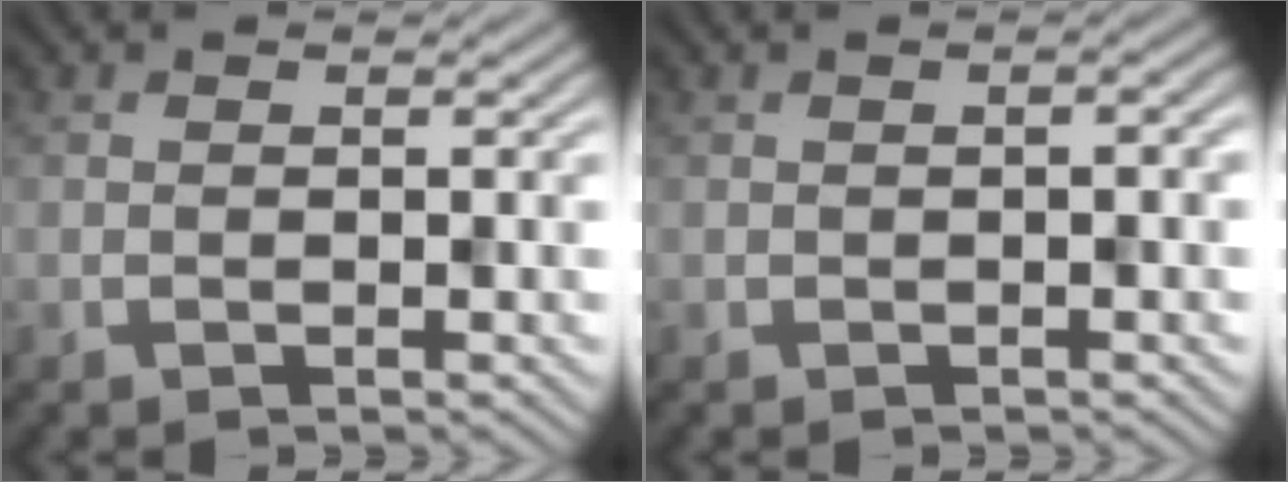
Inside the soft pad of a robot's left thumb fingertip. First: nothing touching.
{"total": 0.9, "force": [-0.3, 0.2, 0.8], "torque": [-0.012, 0.004, -0.005]}